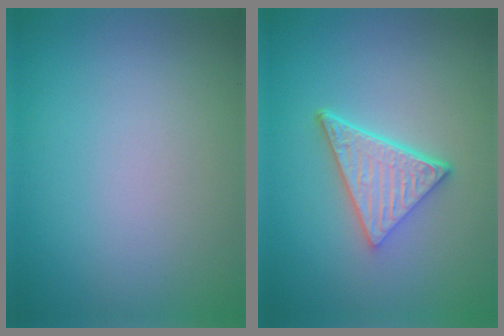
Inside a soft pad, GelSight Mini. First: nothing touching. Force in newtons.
{"total": 5.2, "press": 3.7, "slide": 3.7}